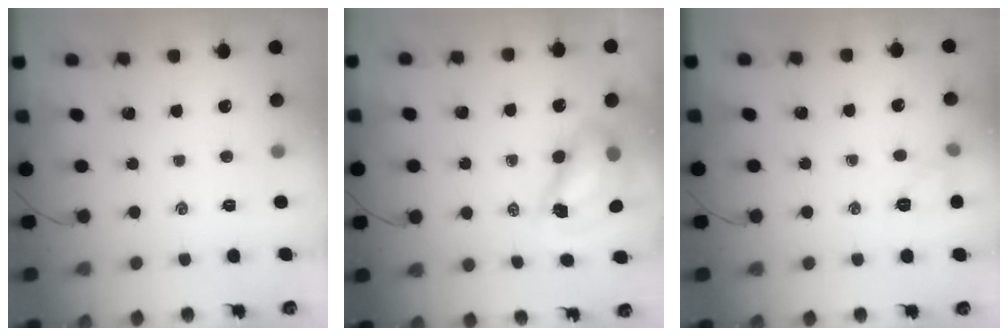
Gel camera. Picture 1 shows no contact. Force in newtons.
{"total": 9.0, "press": 8.8, "slide": 2.1}
{"total": 6.0, "press": 5.7, "slide": 1.7}